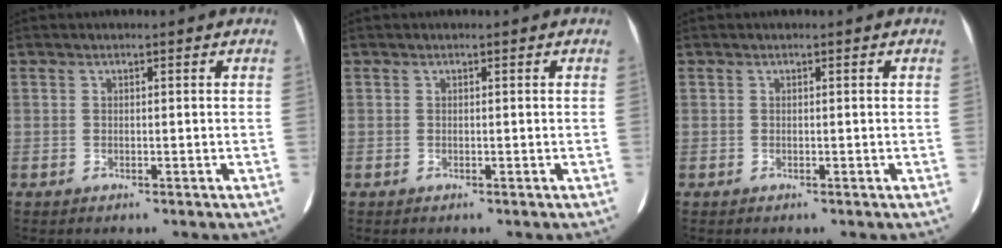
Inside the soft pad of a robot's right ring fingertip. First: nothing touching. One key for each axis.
{"total": 0.0}
{"total": 0.0}